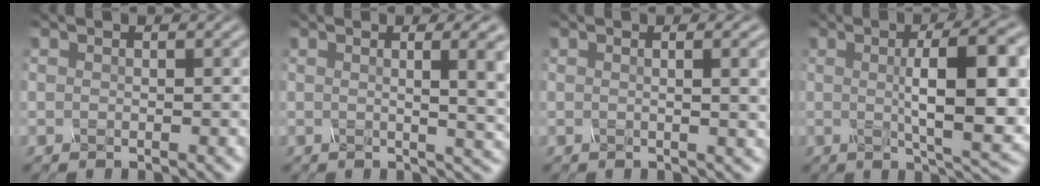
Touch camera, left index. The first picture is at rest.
{"total": 7.5, "force": [1.0, 2.7, 7.0], "torque": [-0.041, 0.016, 0.005]}
{"total": 5.3, "force": [0.9, 2.2, 4.7], "torque": [-0.032, 0.023, -0.007]}
{"total": 11.7, "force": [0.7, 3.2, 11.2], "torque": [-0.143, 0.005, 0.012]}